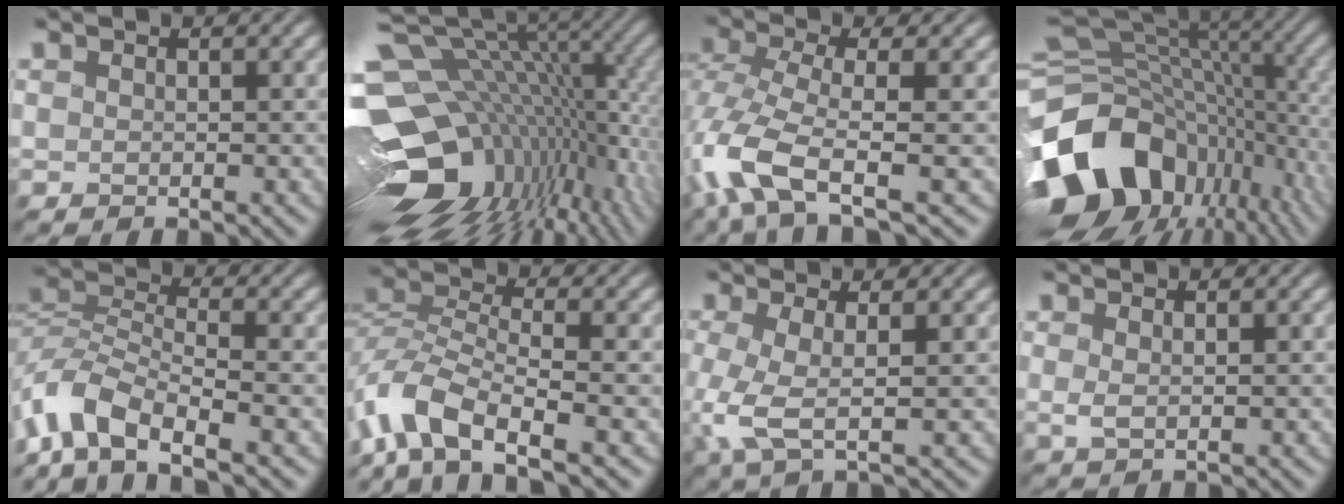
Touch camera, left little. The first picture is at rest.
{"total": 17.8, "force": [-4.9, 11.3, 12.8], "torque": [-0.222, 0.004, -0.056]}
{"total": 7.6, "force": [-3.8, 2.3, 6.1], "torque": [-0.145, 0.001, -0.083]}
{"total": 17.7, "force": [-6.6, 12.1, 11.1], "torque": [-0.243, -0.011, -0.100]}
{"total": 7.1, "force": [-5.4, 2.3, 4.0], "torque": [-0.077, 0.001, -0.110]}
{"total": 7.5, "force": [-5.1, 2.4, 4.9], "torque": [-0.105, 0.002, -0.108]}
{"total": 3.3, "force": [-1.0, 0.6, 3.1], "torque": [-0.083, -0.002, -0.017]}
{"total": 0.8, "force": [0.0, 0.1, 0.8], "torque": [-0.018, -0.003, 0.006]}